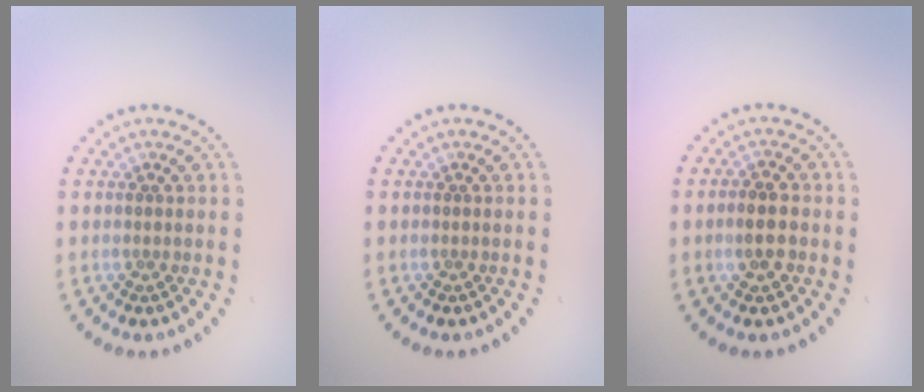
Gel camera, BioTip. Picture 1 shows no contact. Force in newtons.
{"total": 0.0}
{"total": 2.5, "press": 2.5, "slide": 0.2}